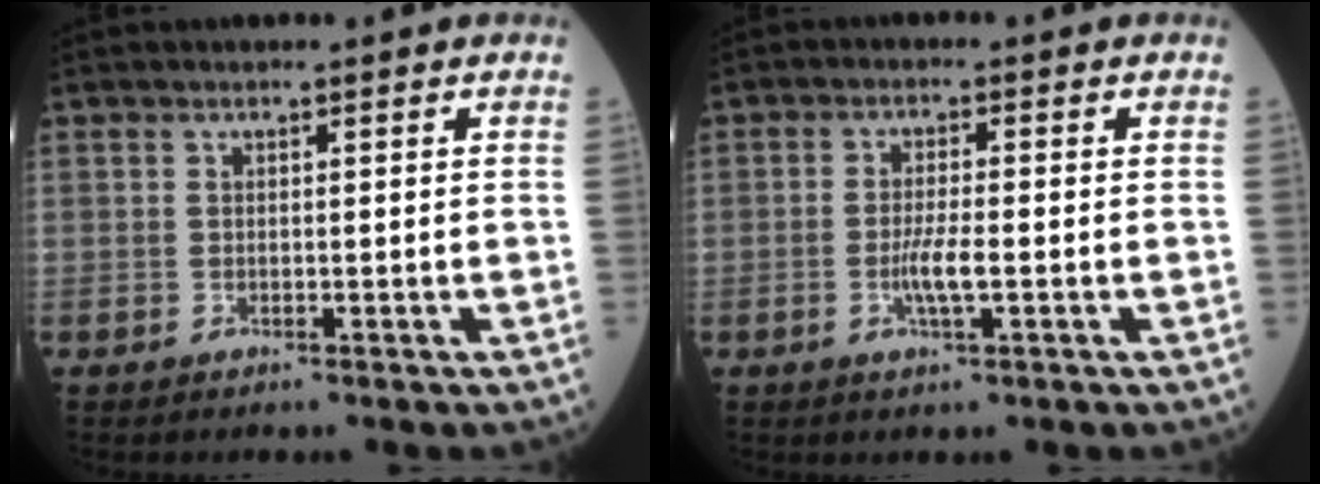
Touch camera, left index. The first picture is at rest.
{"total": 4.0, "force": [-1.1, 0.5, 3.8], "torque": [-0.078, -0.004, -0.021]}